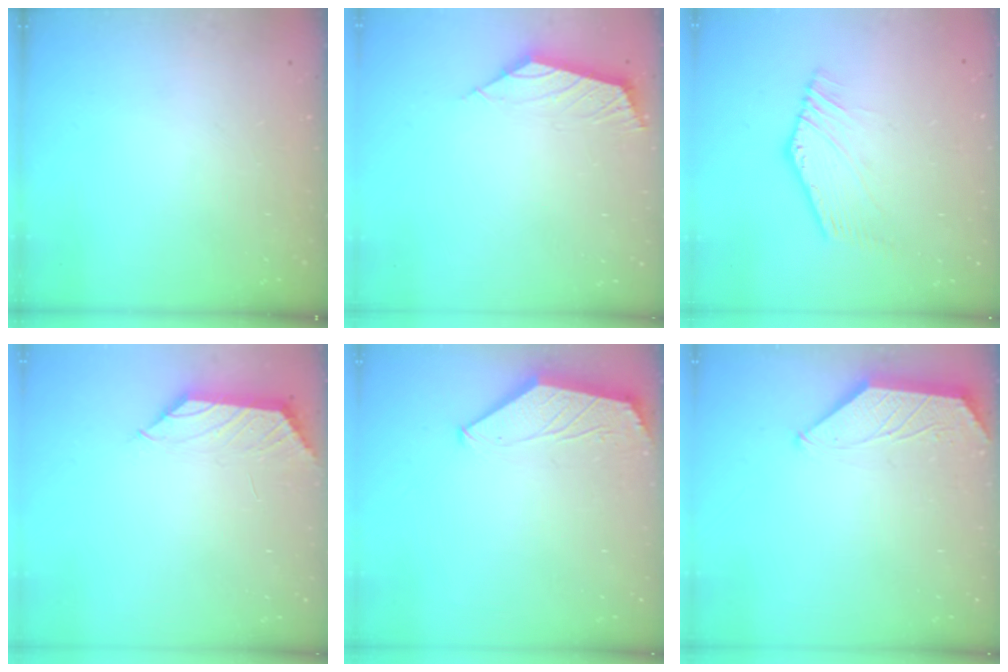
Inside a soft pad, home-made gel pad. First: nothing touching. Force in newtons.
{"total": 3.0, "press": 2.9, "slide": 0.8}
{"total": 1.9, "press": 1.9, "slide": 0.1}
{"total": 1.5, "press": 1.3, "slide": 0.6}
{"total": 1.6, "press": 1.6, "slide": 0.4}
{"total": 0.7, "press": 0.6, "slide": 0.3}